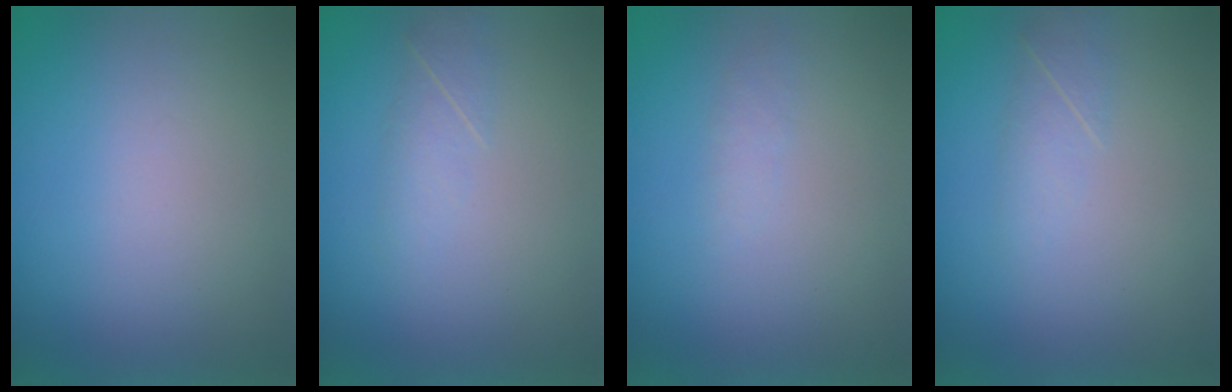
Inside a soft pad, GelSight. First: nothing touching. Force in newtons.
{"total": 2.2}
{"total": 1.2}
{"total": 2.1}